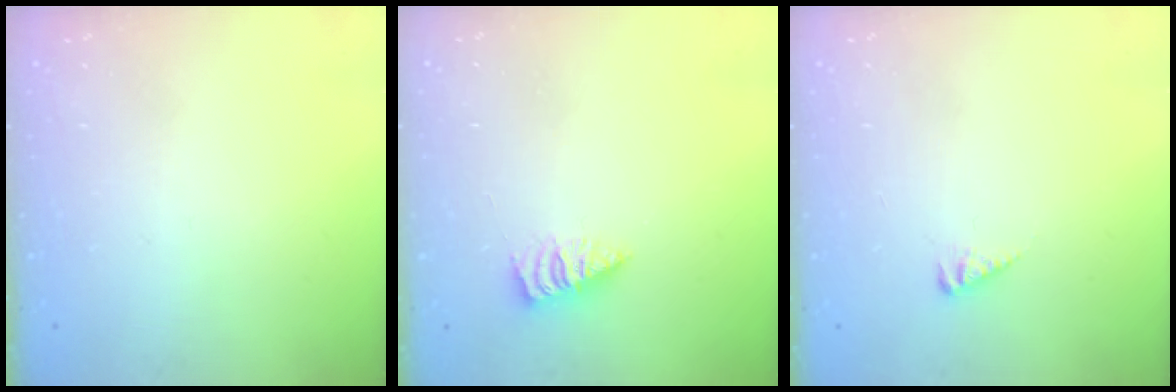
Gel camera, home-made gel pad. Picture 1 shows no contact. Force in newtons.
{"total": 2.5, "press": 2.5, "slide": 0.3}
{"total": 2.7, "press": 2.7, "slide": 0.3}